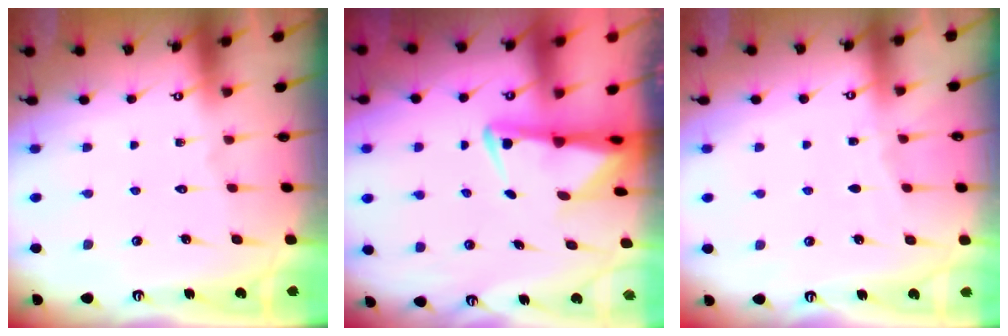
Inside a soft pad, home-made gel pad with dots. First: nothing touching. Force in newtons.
{"total": 3.9, "press": 3.8, "slide": 1.0}
{"total": 2.2, "press": 2.1, "slide": 0.4}